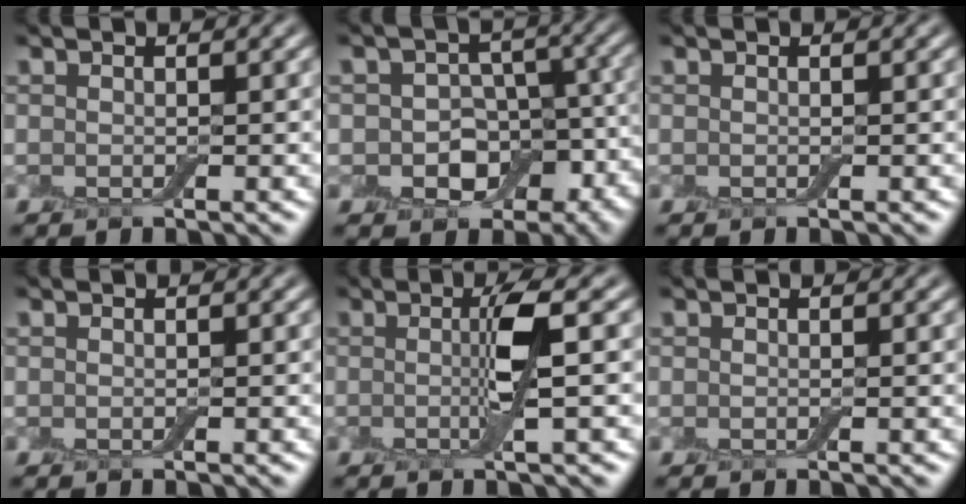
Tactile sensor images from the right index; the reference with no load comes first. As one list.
[{"total": 9.1, "force": [-2.2, 6.7, 5.7], "torque": [-0.076, -0.015, -0.029]}, {"total": 0.0}, {"total": 0.0}, {"total": 3.1, "force": [-0.2, -0.2, 3.1], "torque": [-0.060, 0.001, -0.008]}, {"total": 0.0}]